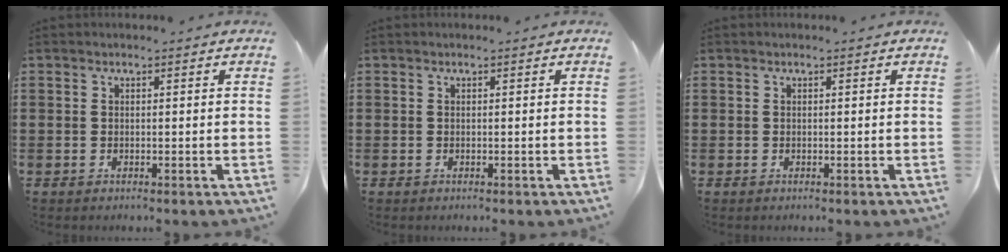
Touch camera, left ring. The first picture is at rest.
{"total": 0.0}
{"total": 0.0}